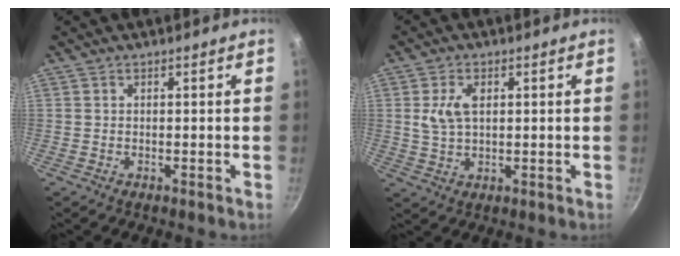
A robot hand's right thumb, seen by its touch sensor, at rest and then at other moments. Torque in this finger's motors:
{"motor_torque": [-0.25, -0.21, 0.73, 0.21, 0.05]}